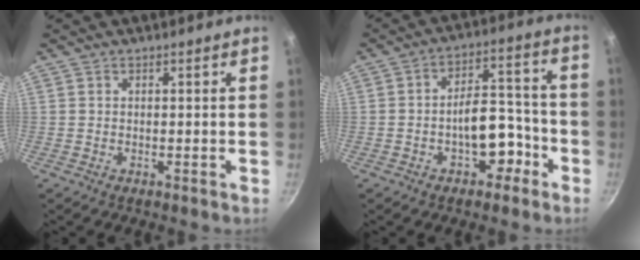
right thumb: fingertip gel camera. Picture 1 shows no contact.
{"total": 10.0, "force": [-4.2, 6.0, 6.9], "torque": [-0.052, 0.064, -0.050]}